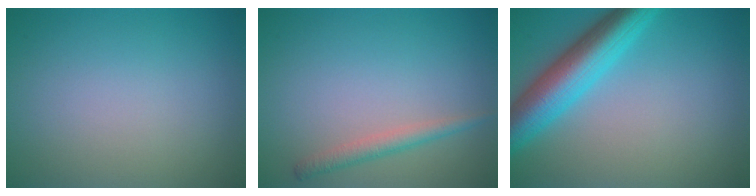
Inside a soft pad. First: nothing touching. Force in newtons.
{"total": 1.8, "press": 1.8, "slide": 0.1}
{"total": 6.9, "press": 6.9, "slide": 0.2}